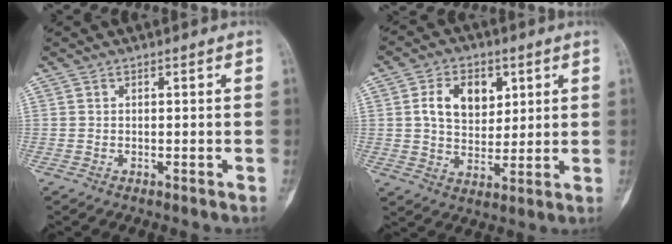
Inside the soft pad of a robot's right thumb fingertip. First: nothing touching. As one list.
[{"total": 10.1, "force": [3.1, 6.9, 6.6], "torque": [-0.084, -0.008, 0.057]}]